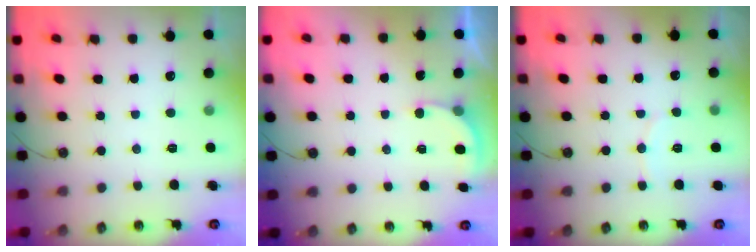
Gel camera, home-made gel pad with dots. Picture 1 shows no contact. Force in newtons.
{"total": 2.9, "press": 2.9, "slide": 0.3}
{"total": 4.7, "press": 4.7, "slide": 0.5}